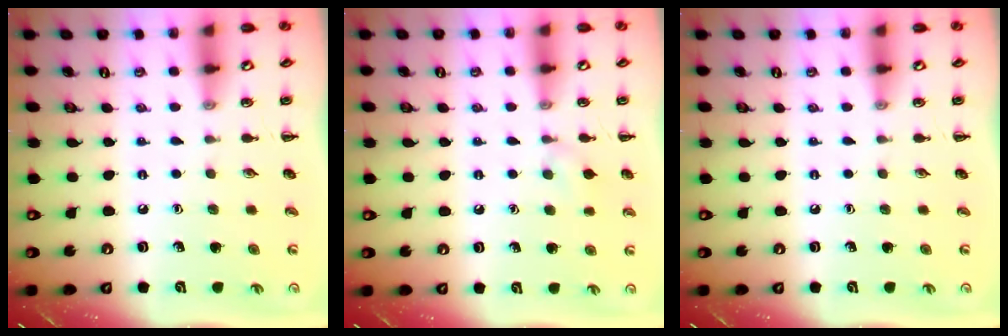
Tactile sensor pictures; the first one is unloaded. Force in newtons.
{"total": 6.2, "press": 5.9, "slide": 2.0}
{"total": 0.0}